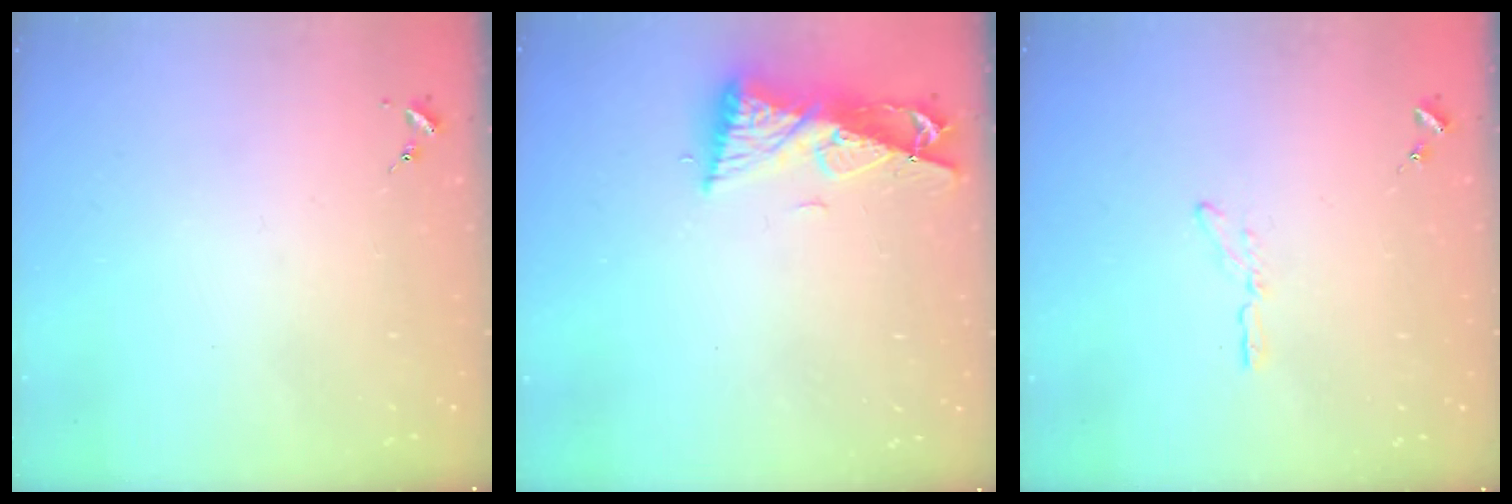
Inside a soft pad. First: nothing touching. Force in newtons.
{"total": 9.1, "press": 9.0, "slide": 1.3}
{"total": 3.7, "press": 3.7, "slide": 0.3}